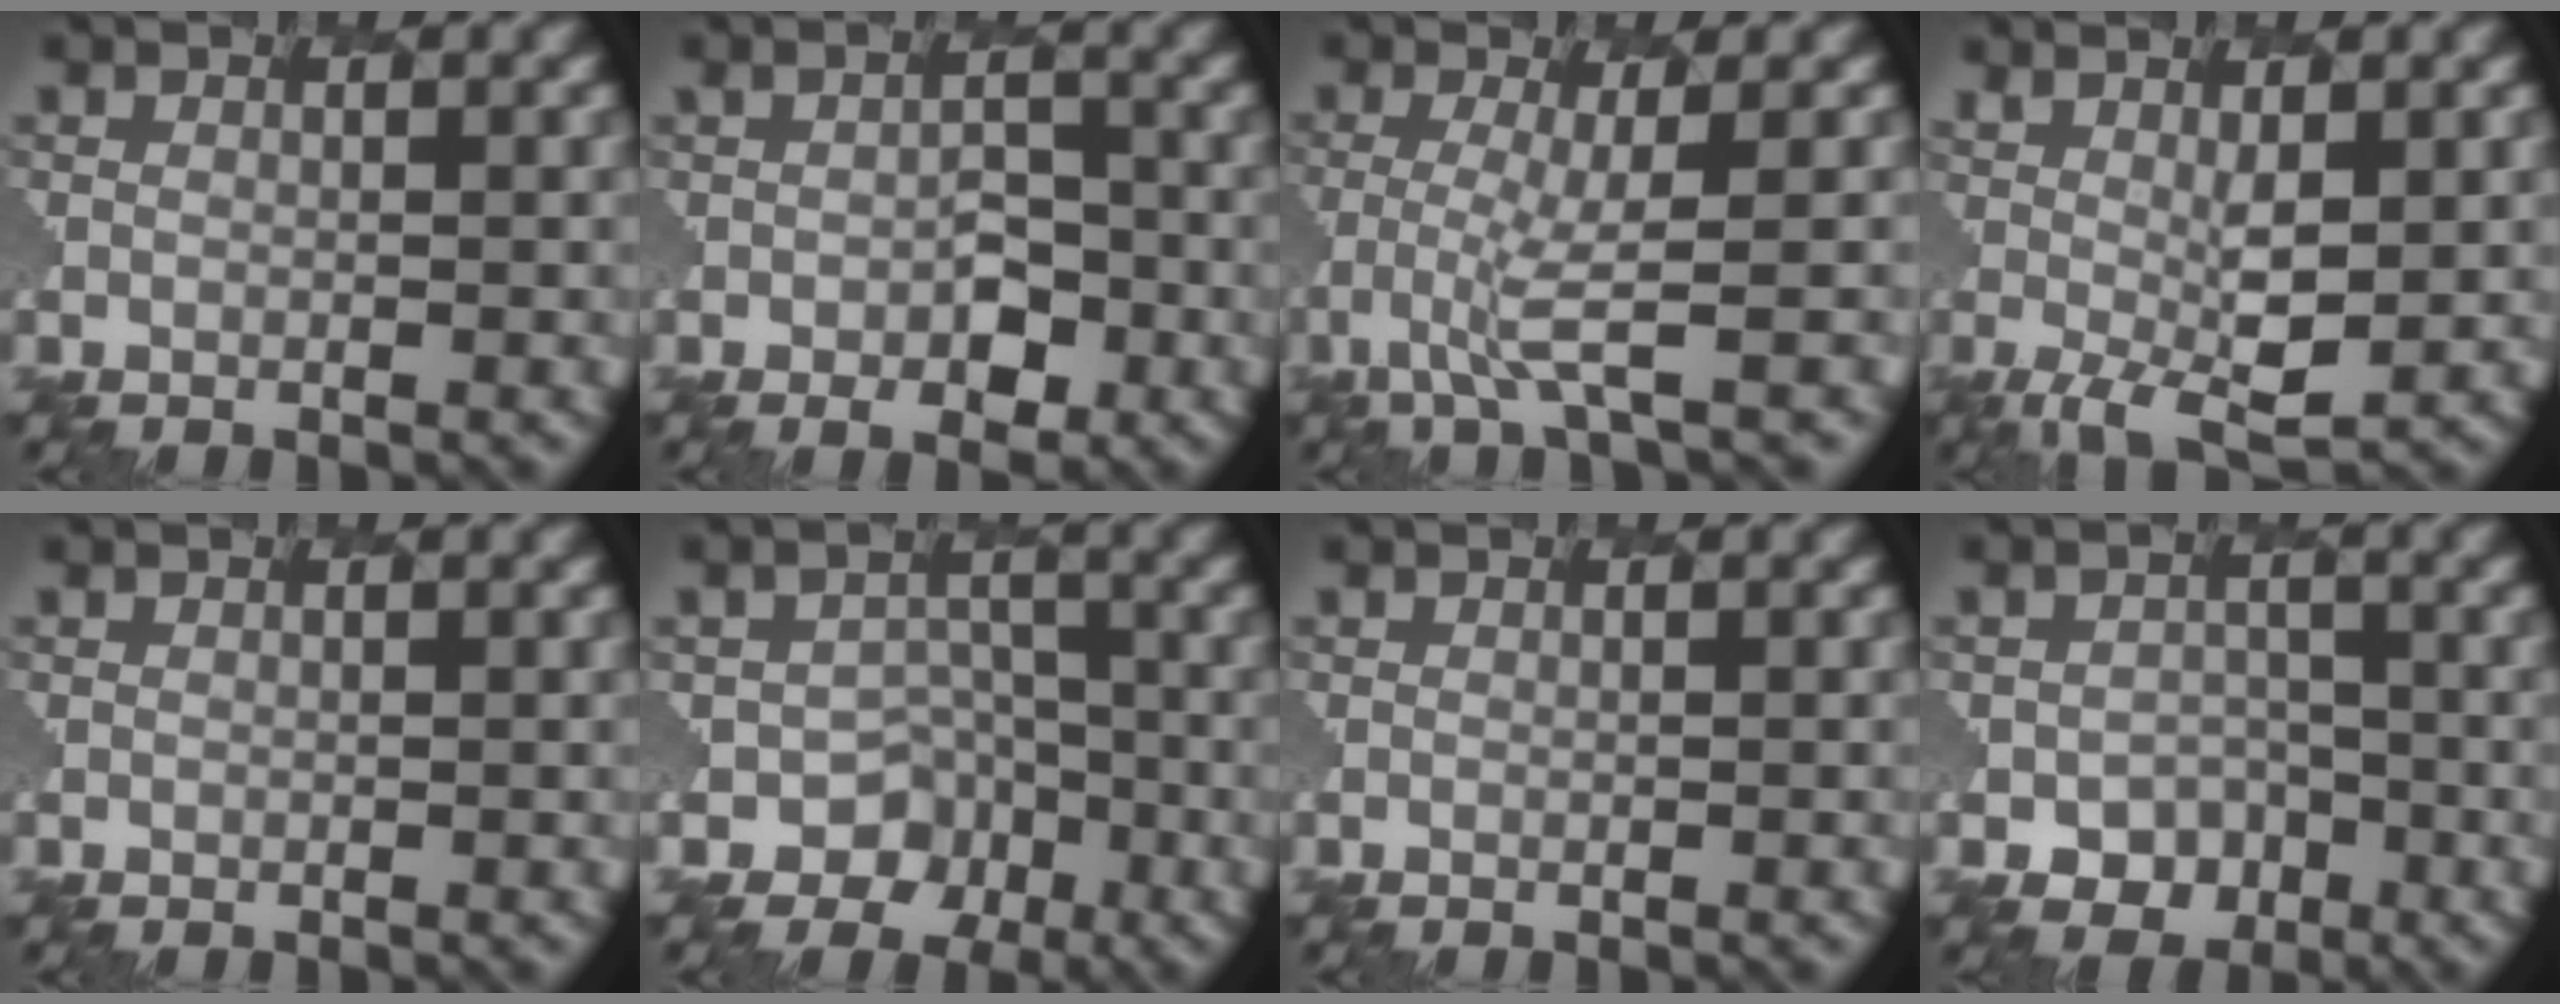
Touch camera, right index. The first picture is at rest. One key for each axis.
{"total": 2.5, "fx": -1.3, "fy": 1.4, "fz": 1.7, "tx": -0.037, "ty": -0.001, "tz": -0.018}
{"total": 2.5, "fx": -0.9, "fy": -0.2, "fz": 2.3, "tx": -0.066, "ty": -0.004, "tz": -0.025}
{"total": 3.9, "fx": 0.2, "fy": 0.9, "fz": 3.8, "tx": -0.081, "ty": -0.007, "tz": 0.008}
{"total": 0.0}
{"total": 4.3, "fx": -2.8, "fy": 3.3, "fz": 0.4, "tx": 0.010, "ty": 0.005, "tz": -0.038}
{"total": 0.0}
{"total": 3.0, "fx": -2.0, "fy": 2.2, "fz": 0.3, "tx": -0.010, "ty": -0.005, "tz": -0.027}